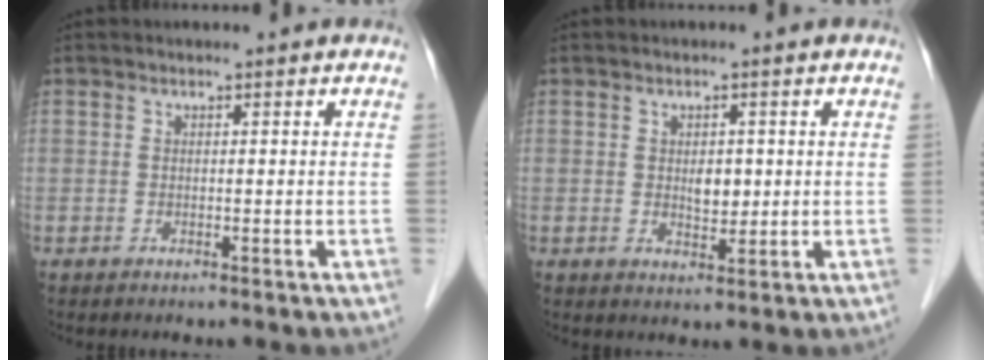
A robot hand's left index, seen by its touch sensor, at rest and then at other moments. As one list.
[{"total": 2.7, "force": [0.4, 1.6, 2.1], "torque": [-0.036, -0.002, 0.010]}]